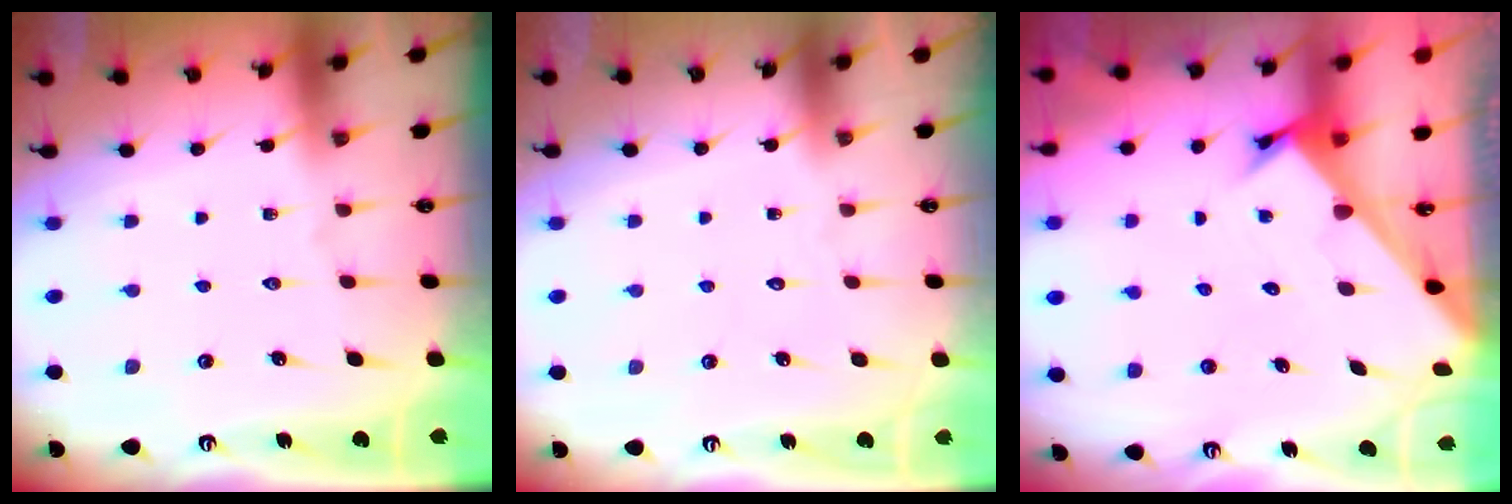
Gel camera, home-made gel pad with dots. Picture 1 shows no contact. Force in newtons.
{"total": 1.8, "press": 1.7, "slide": 0.1}
{"total": 2.5, "press": 2.5, "slide": 0.3}